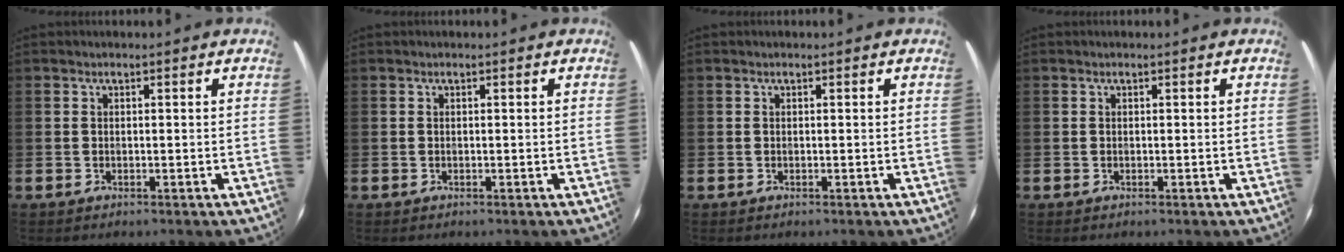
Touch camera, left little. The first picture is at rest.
{"total": 0.0}
{"total": 0.0}
{"total": 0.0}